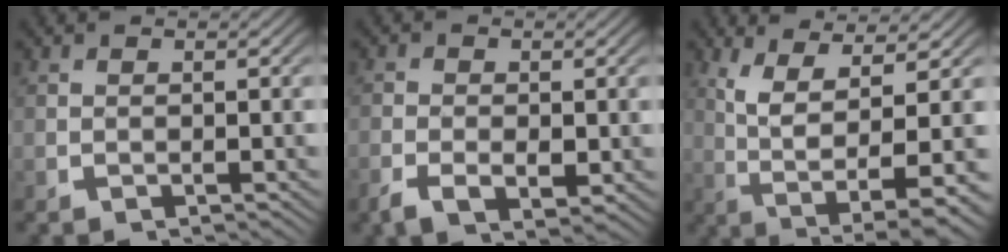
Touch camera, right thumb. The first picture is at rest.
{"total": 2.8, "force": [-0.9, 1.8, 1.9], "torque": [-0.041, -0.018, -0.013]}
{"total": 9.2, "force": [-0.5, 4.3, 8.1], "torque": [-0.153, -0.035, 0.015]}